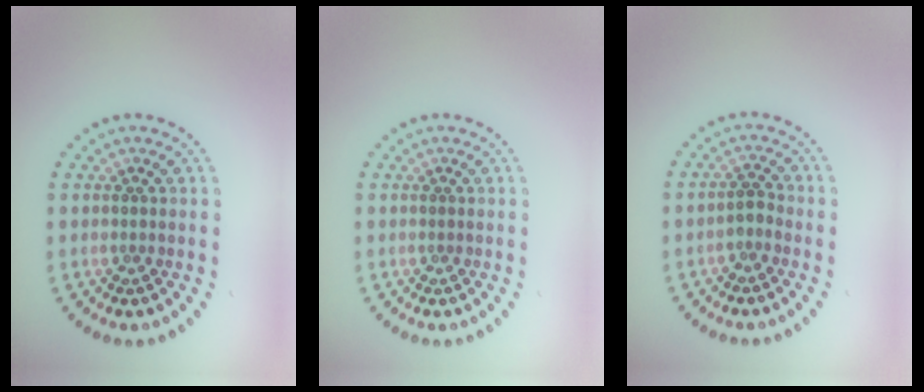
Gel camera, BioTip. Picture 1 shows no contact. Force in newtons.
{"total": 0.0}
{"total": 1.3, "press": 1.0, "slide": 0.8}